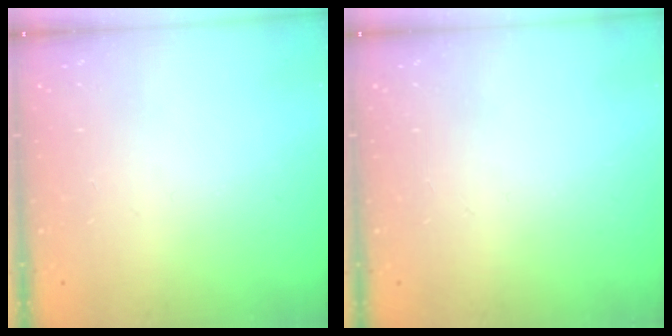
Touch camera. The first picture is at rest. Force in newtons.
{"total": 0.0}